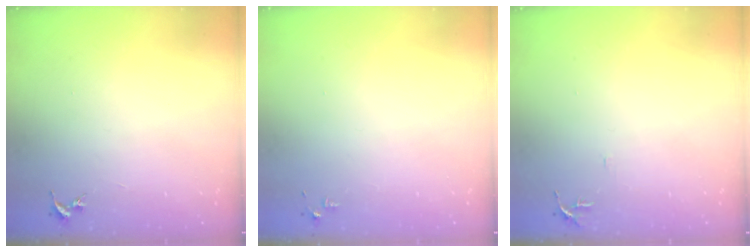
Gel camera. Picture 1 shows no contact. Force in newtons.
{"total": 2.8, "press": 2.8, "slide": 0.4}
{"total": 4.7, "press": 4.7, "slide": 0.5}